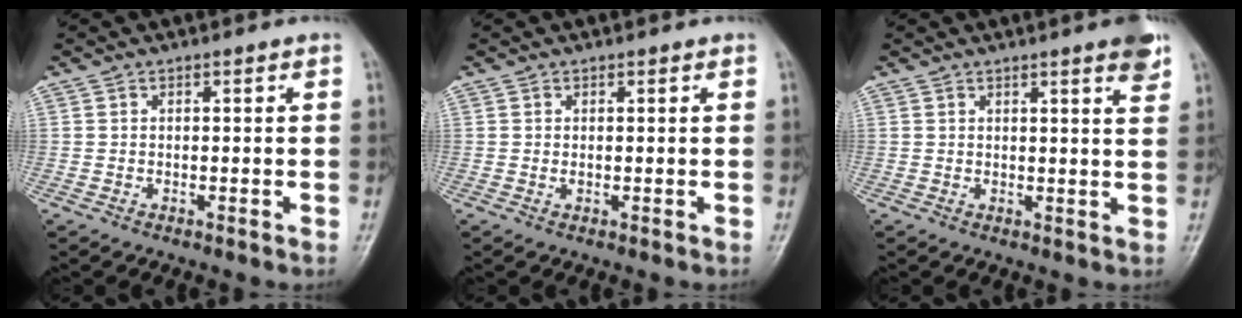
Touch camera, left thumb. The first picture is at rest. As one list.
[{"total": 0.6, "force": [0.3, 0.3, 0.4], "torque": [-0.005, -0.002, 0.003]}, {"total": 4.7, "force": [3.1, 0.4, 3.5], "torque": [-0.036, -0.013, 0.036]}]